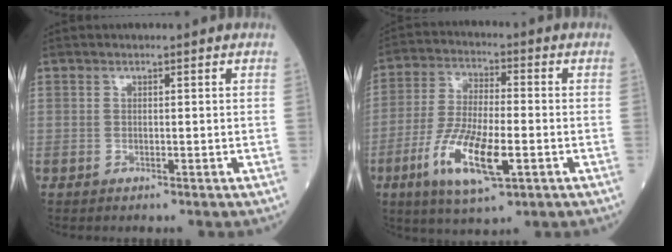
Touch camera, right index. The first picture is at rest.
{"total": 13.1, "force": [-4.7, 3.6, 11.7], "torque": [-0.242, -0.017, -0.083]}